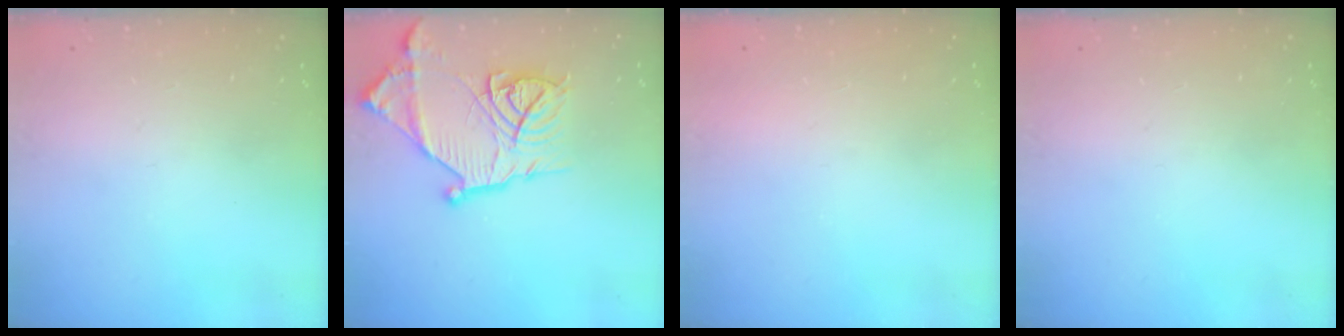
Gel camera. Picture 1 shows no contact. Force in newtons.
{"total": 18.7, "press": 18.6, "slide": 1.4}
{"total": 1.6, "press": 1.5, "slide": 0.1}
{"total": 0.0}